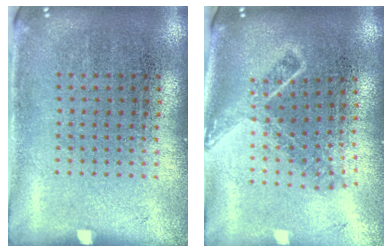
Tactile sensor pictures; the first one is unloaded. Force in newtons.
{"total": 1.8, "press": 1.3, "slide": 1.2}